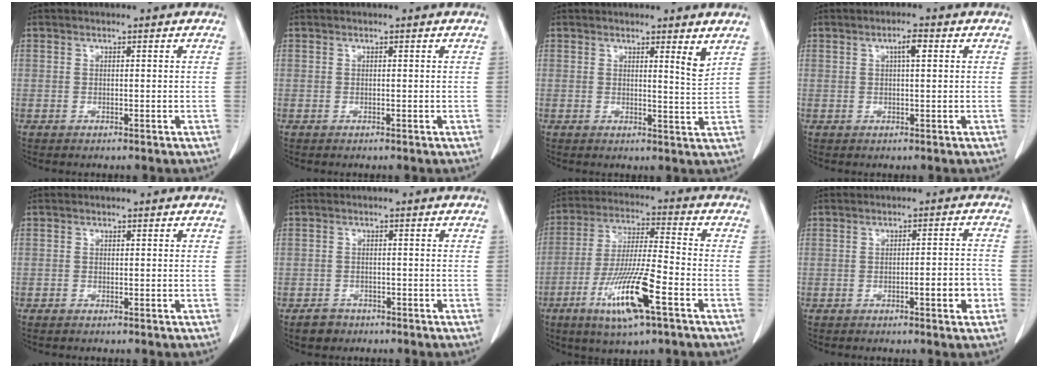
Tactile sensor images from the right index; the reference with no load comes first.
{"total": 0.0}
{"total": 2.7, "force": [1.7, -0.2, 2.1], "torque": [-0.031, -0.015, 0.022]}
{"total": 2.3, "force": [0.7, 0.4, 2.2], "torque": [-0.037, 0.005, 0.010]}
{"total": 0.5, "force": [-0.5, 0.2, 0.2], "torque": [-0.003, 0.000, -0.010]}
{"total": 2.8, "force": [-1.9, 1.9, 0.4], "torque": [-0.013, 0.005, -0.030]}
{"total": 13.8, "force": [-6.3, 1.1, 12.2], "torque": [-0.241, -0.021, -0.115]}
{"total": 4.6, "force": [-2.0, 0.8, 4.1], "torque": [-0.054, 0.006, -0.026]}